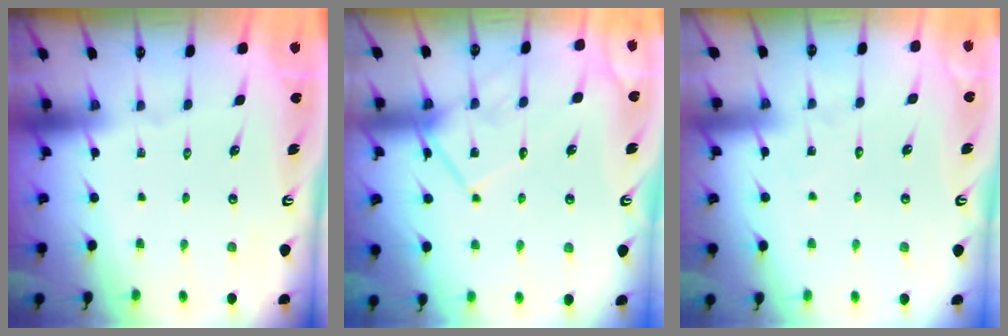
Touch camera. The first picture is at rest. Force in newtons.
{"total": 13.1, "press": 13.1, "slide": 1.1}
{"total": 5.3, "press": 5.3, "slide": 0.5}